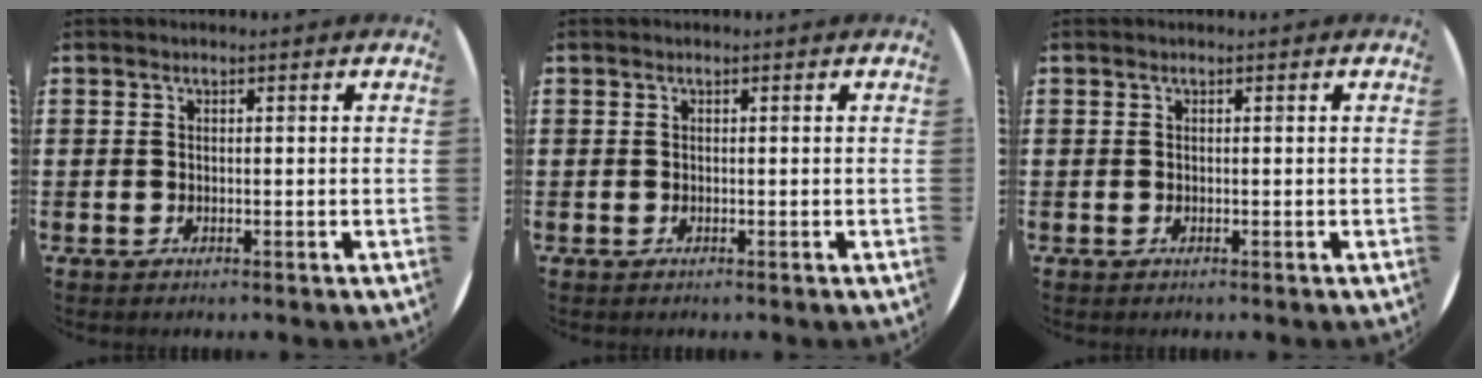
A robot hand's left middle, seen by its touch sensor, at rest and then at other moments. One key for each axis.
{"total": 0.0}
{"total": 0.0}